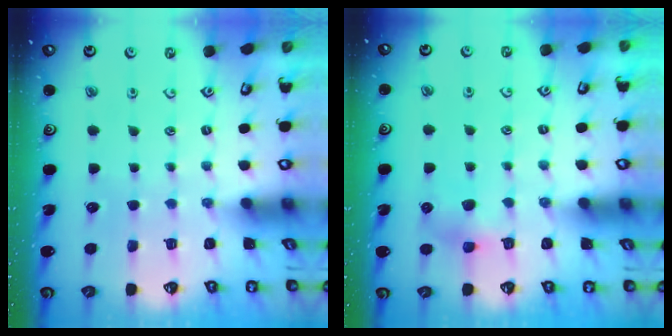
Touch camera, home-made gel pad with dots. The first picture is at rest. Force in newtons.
{"total": 4.8, "press": 4.8, "slide": 0.4}